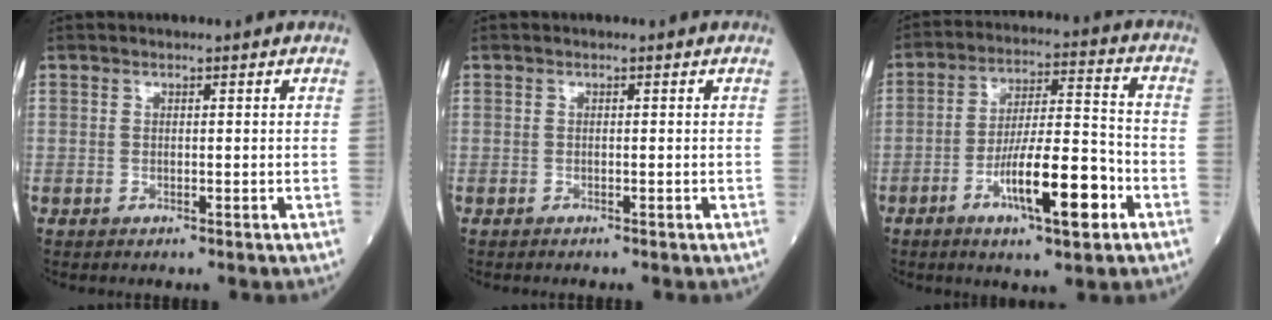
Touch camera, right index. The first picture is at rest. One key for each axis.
{"total": 0.8, "fx": -0.7, "fy": 0.0, "fz": 0.3, "tx": -0.004, "ty": -0.001, "tz": -0.012}
{"total": 12.9, "fx": -5.5, "fy": 2.2, "fz": 11.5, "tx": -0.198, "ty": 0.004, "tz": -0.090}